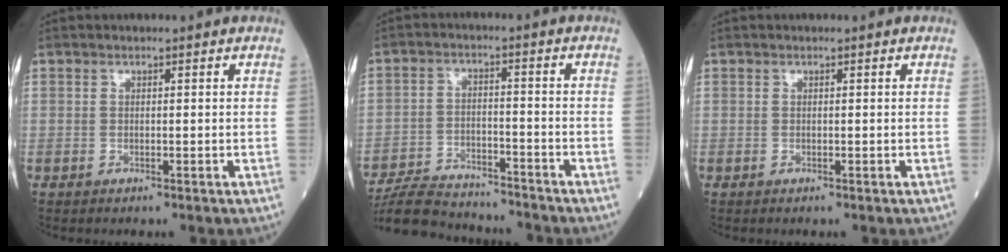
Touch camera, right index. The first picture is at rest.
{"total": 12.2, "force": [-11.7, 2.0, 2.7], "torque": [-0.048, 0.010, -0.188]}
{"total": 0.0}